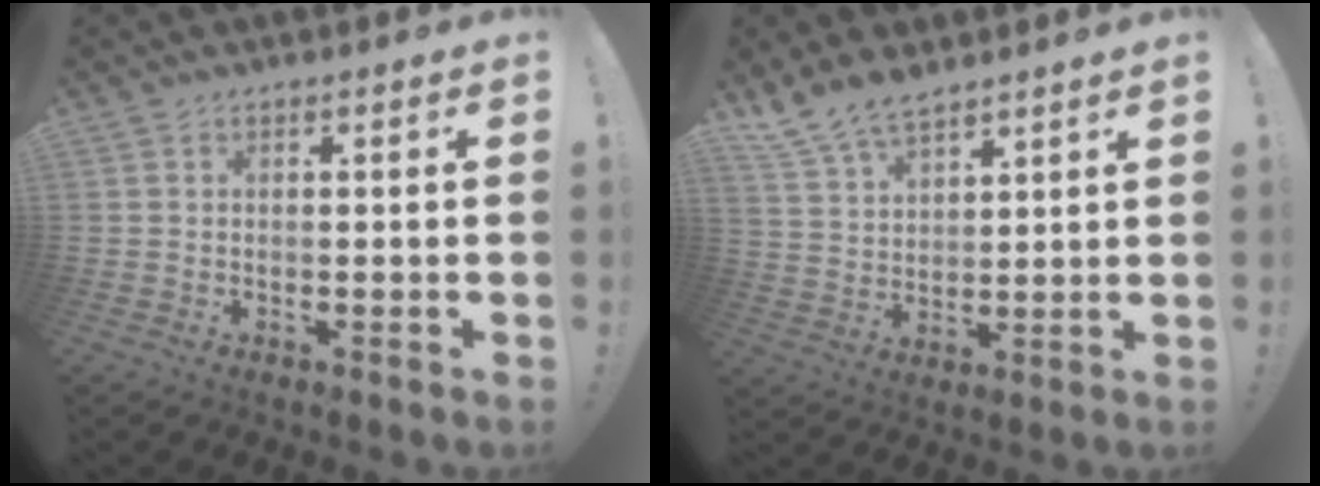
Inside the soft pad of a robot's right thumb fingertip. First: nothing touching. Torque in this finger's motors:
{"motor_torque": [0.03, 0.09, 0.45, 0.74, 0.07]}